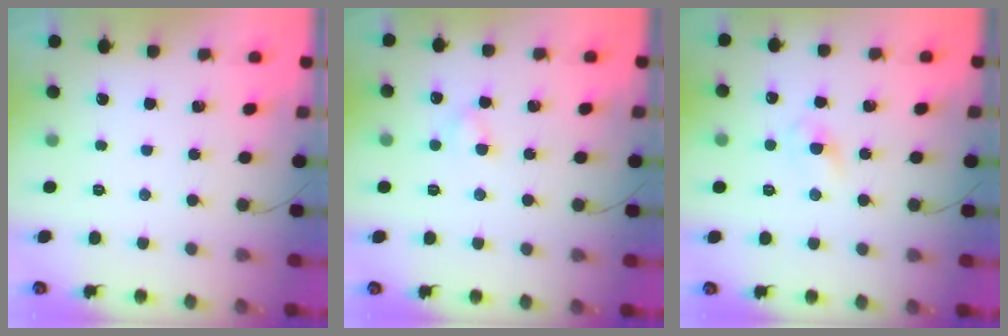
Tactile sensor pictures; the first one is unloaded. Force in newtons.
{"total": 3.1, "press": 2.8, "slide": 1.2}
{"total": 2.7, "press": 2.4, "slide": 1.1}